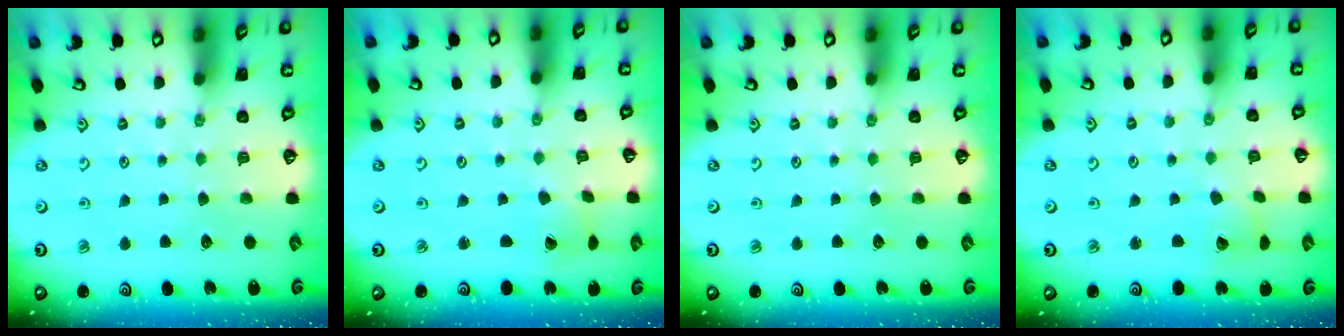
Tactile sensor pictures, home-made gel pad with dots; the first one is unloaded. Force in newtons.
{"total": 1.2, "press": 1.2, "slide": 0.1}
{"total": 0.0}
{"total": 3.7, "press": 3.7, "slide": 0.5}